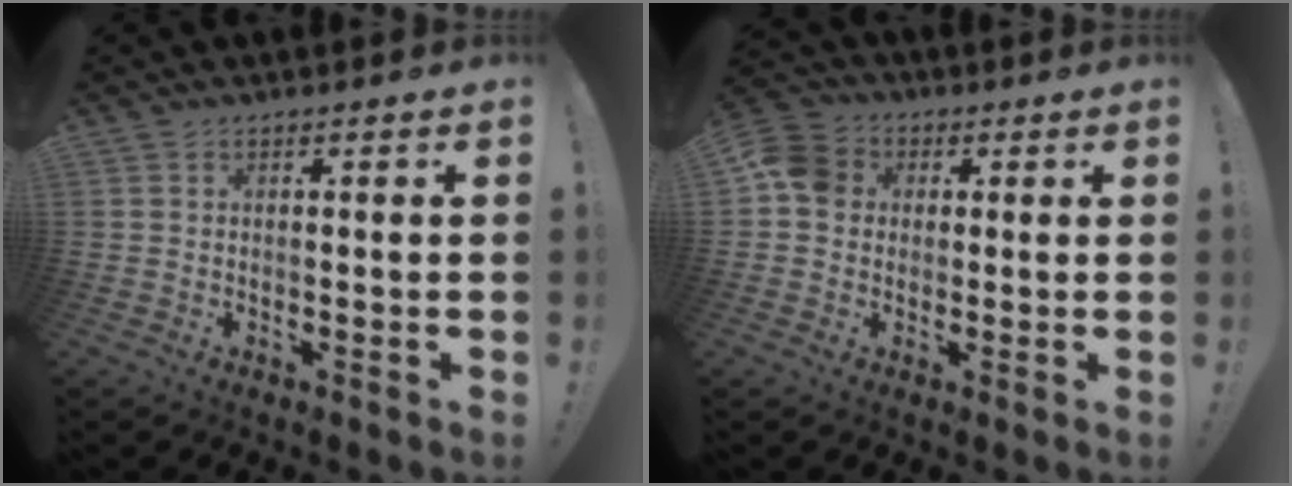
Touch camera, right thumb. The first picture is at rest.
{"total": 8.0, "force": [0.8, 7.1, 3.8], "torque": [-0.060, 0.014, 0.020]}